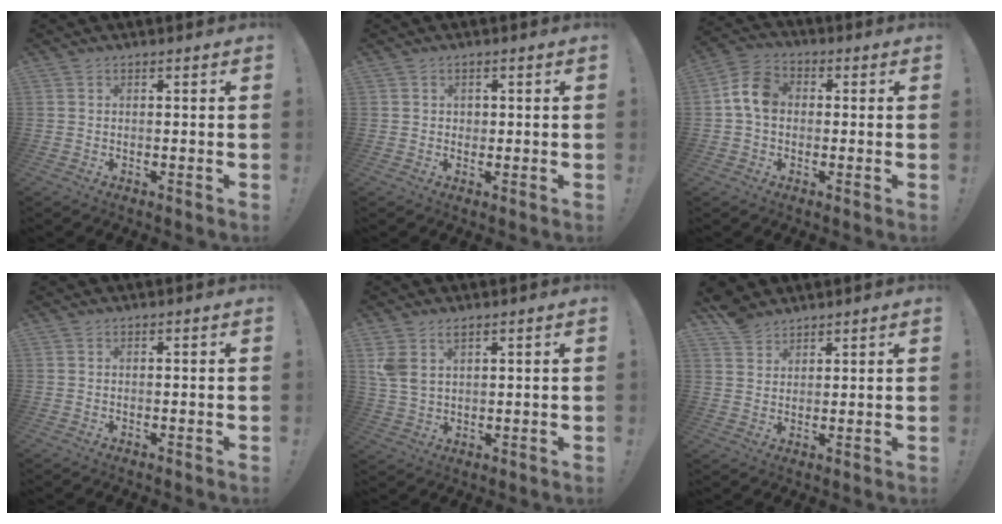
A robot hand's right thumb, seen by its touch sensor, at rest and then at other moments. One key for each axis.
{"total": 1.3, "fx": 0.2, "fy": 1.3, "fz": 0.3, "tx": -0.004, "ty": 0.001, "tz": 0.002}
{"total": 8.9, "fx": 0.4, "fy": 6.6, "fz": 6.0, "tx": -0.115, "ty": 0.020, "tz": 0.013}
{"total": 0.0}
{"total": 5.6, "fx": 3.4, "fy": 3.1, "fz": 3.2, "tx": -0.061, "ty": -0.011, "tz": 0.066}
{"total": 5.8, "fx": 4.9, "fy": 2.9, "fz": 1.0, "tx": -0.019, "ty": -0.029, "tz": 0.096}